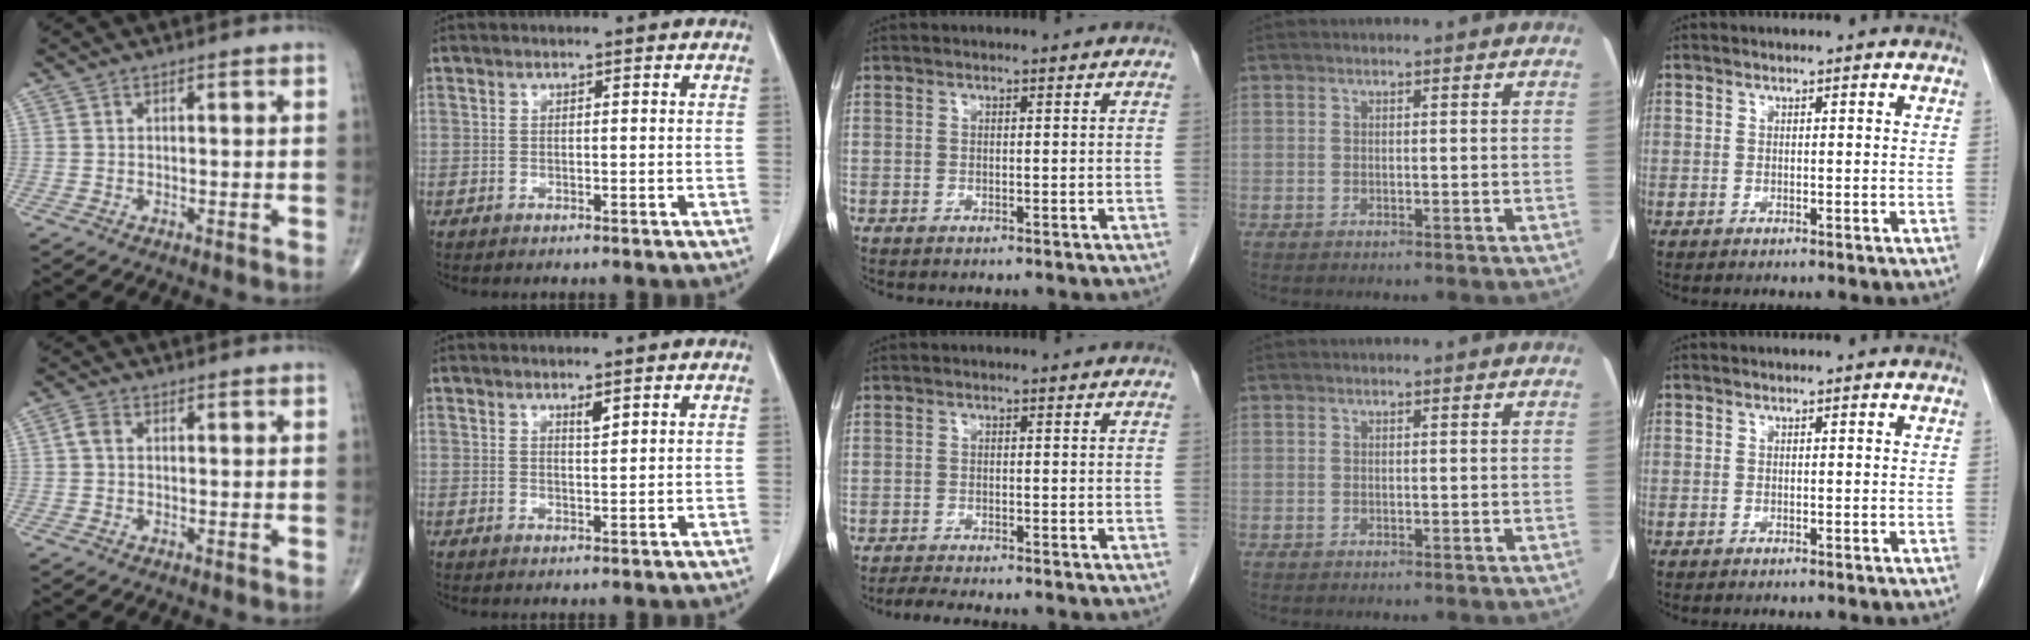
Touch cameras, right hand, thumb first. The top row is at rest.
{"thumb": {"total": 1.9, "force": [0.1, 1.3, 1.4], "torque": [-0.027, 0.005, -0.001]}, "index": {"total": 1.4, "force": [1.0, 0.2, 1.0], "torque": [-0.019, -0.005, 0.016]}, "middle": {"total": 2.9, "force": [-2.6, -0.2, 1.2], "torque": [-0.026, -0.012, -0.043]}}